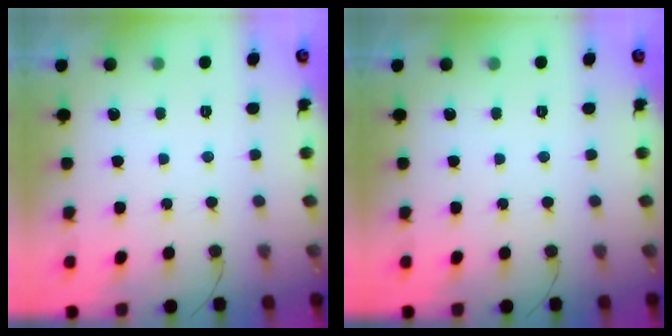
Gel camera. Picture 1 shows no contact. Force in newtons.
{"total": 0.0}